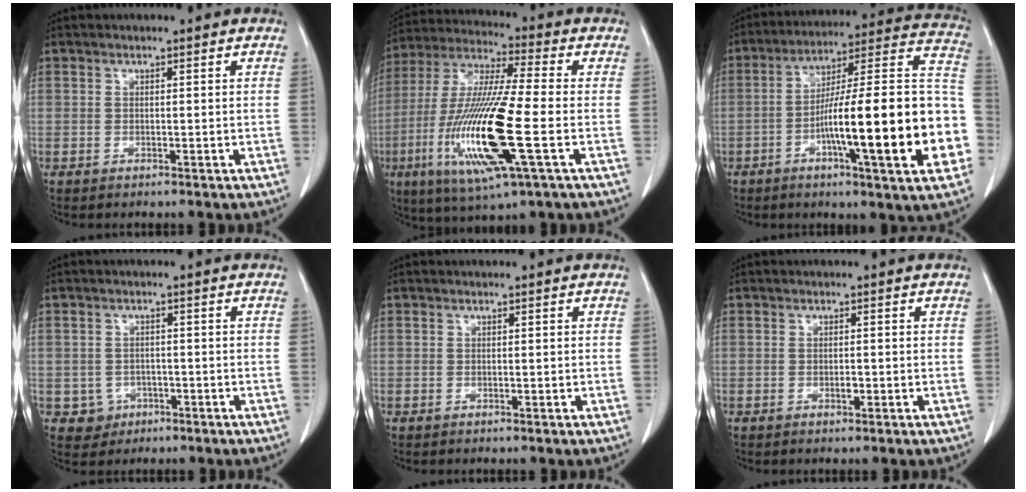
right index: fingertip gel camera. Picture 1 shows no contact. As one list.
[{"total": 18.9, "force": [-4.6, 1.4, 18.3], "torque": [-0.389, -0.020, -0.083]}, {"total": 25.1, "force": [-6.2, 2.0, 24.3], "torque": [-0.289, 0.014, -0.093]}, {"total": 3.4, "force": [-1.2, 3.2, 0.1], "torque": [0.006, 0.012, -0.009]}, {"total": 0.0}, {"total": 0.9, "force": [-0.3, 0.3, 0.7], "torque": [-0.018, 0.000, 0.000]}]